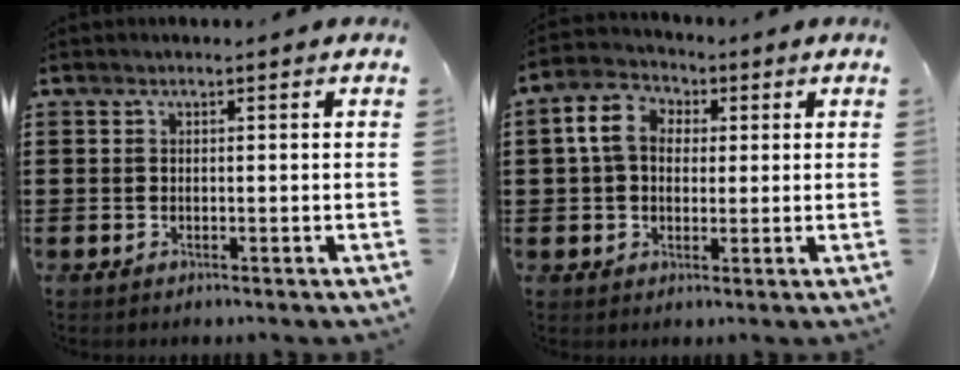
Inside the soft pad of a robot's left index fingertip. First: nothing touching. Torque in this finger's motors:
{"motor_torque": [0.59, 0.25, 0.15, 0.09]}